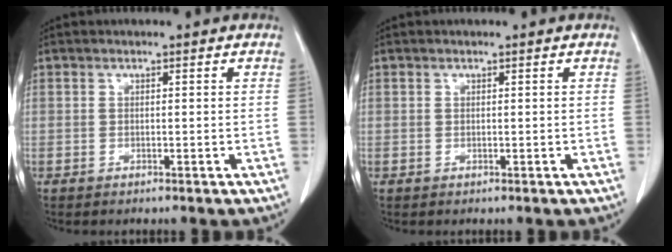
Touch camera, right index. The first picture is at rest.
{"total": 0.0}